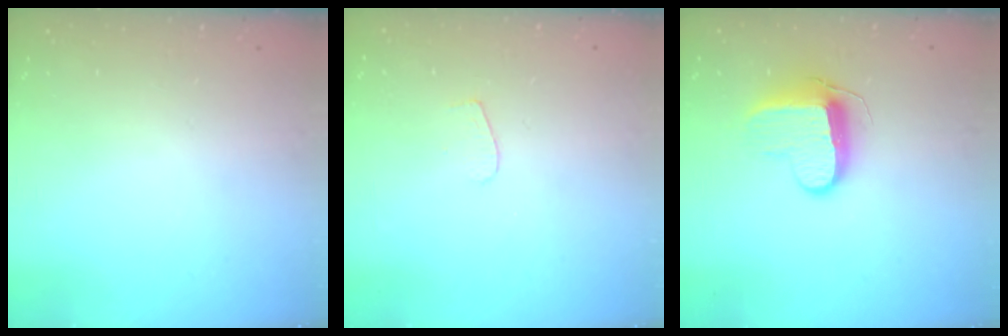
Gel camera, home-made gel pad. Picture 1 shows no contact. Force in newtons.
{"total": 3.6, "press": 3.6, "slide": 0.3}
{"total": 10.0, "press": 10.0, "slide": 0.2}